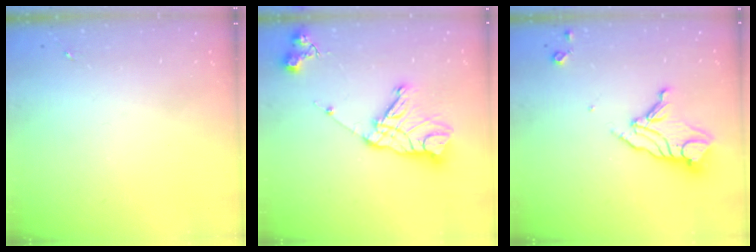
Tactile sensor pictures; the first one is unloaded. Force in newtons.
{"total": 15.6, "press": 15.6, "slide": 1.2}
{"total": 12.2, "press": 12.1, "slide": 1.2}